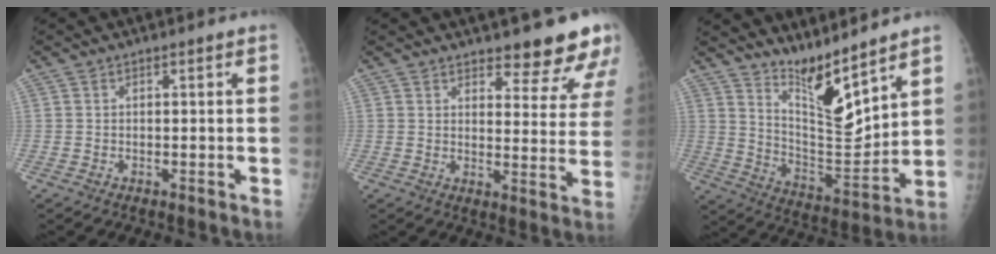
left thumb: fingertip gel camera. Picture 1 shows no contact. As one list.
[{"total": 11.5, "force": [9.8, 3.0, 5.2], "torque": [-0.026, -0.072, 0.115]}, {"total": 11.8, "force": [9.5, 2.1, 6.7], "torque": [-0.093, -0.089, 0.183]}]